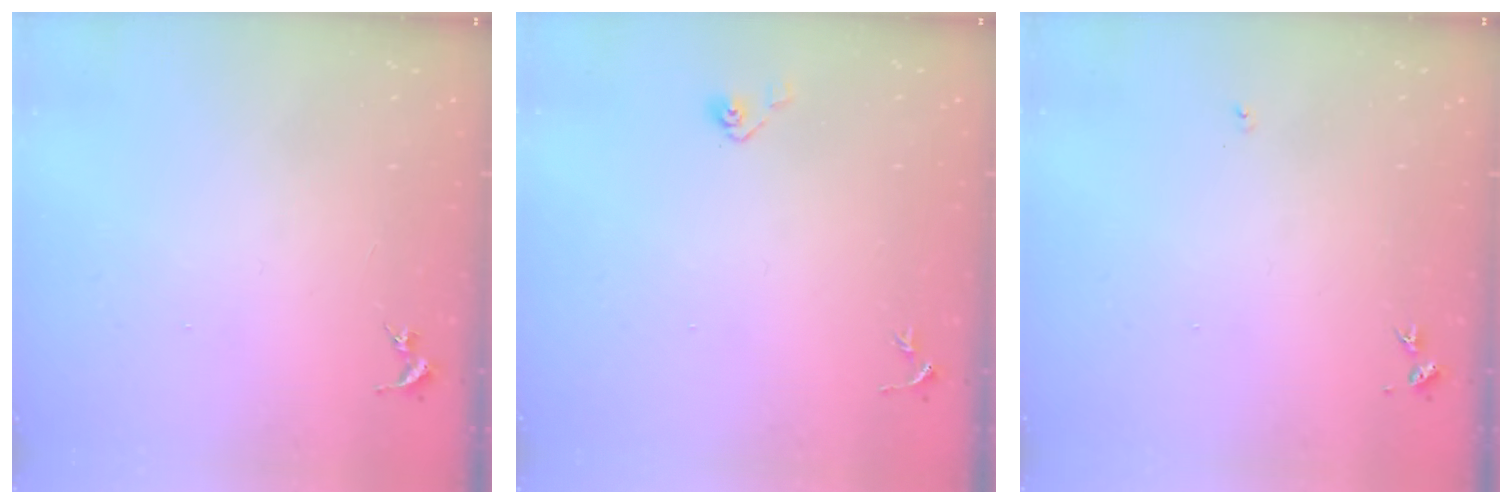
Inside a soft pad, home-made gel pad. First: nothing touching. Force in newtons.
{"total": 3.7, "press": 3.4, "slide": 1.3}
{"total": 3.3, "press": 3.3, "slide": 0.4}